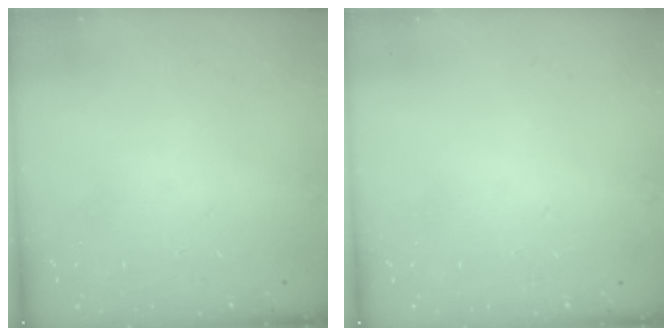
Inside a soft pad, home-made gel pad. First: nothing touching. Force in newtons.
{"total": 0.0}